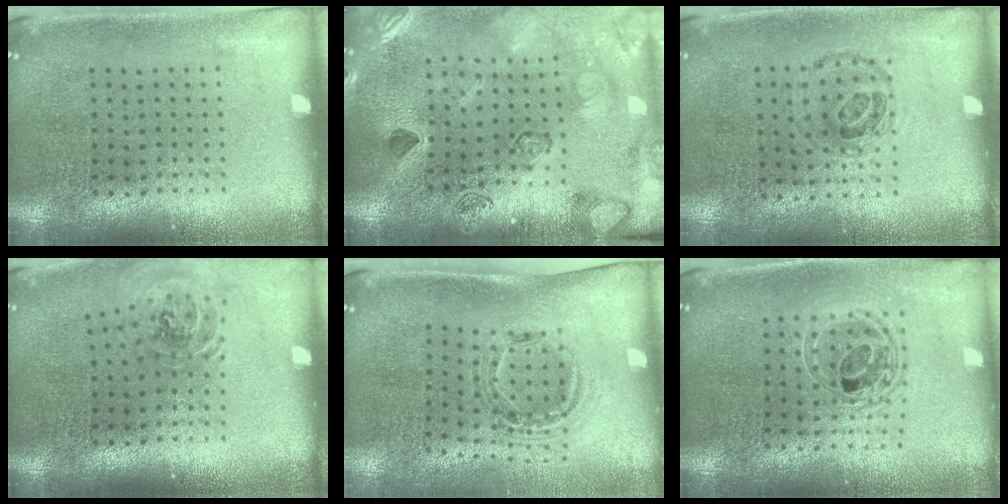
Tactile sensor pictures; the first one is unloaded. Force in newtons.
{"total": 2.3, "press": 2.3, "slide": 0.2}
{"total": 0.9, "press": 0.7, "slide": 0.5}
{"total": 1.1, "press": 1.1, "slide": 0.2}
{"total": 1.1, "press": 1.0, "slide": 0.4}
{"total": 1.6, "press": 1.4, "slide": 0.8}